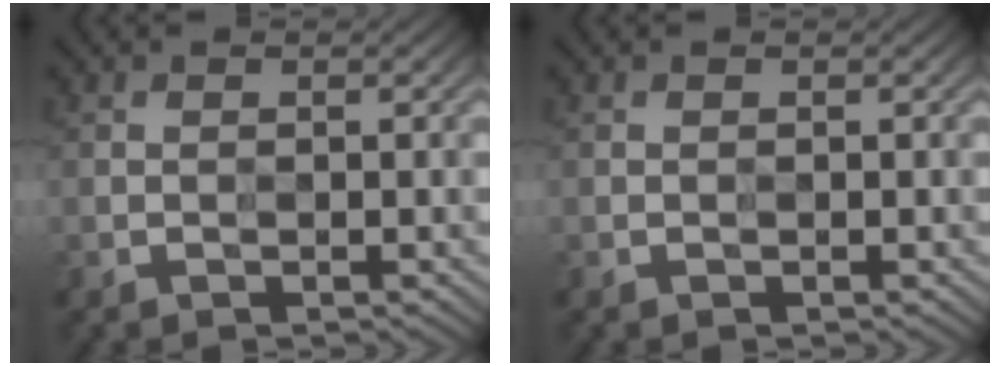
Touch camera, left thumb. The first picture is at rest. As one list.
[{"total": 0.0}]